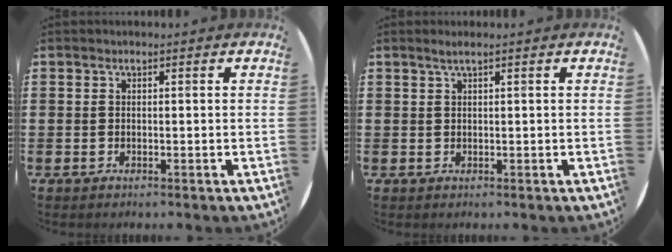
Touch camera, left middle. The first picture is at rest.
{"total": 1.0, "force": [0.5, -0.1, 0.9], "torque": [-0.015, 0.002, 0.009]}